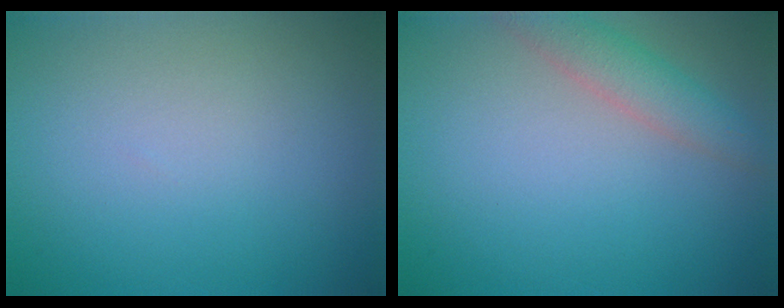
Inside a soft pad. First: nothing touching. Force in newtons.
{"total": 2.9, "press": 2.9, "slide": 0.1}